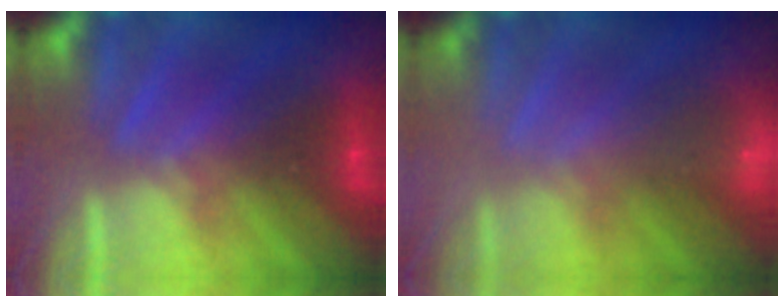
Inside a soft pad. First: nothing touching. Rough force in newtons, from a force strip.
{"total": 2.3}